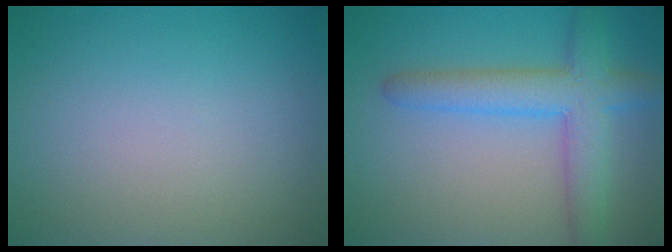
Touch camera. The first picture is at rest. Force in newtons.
{"total": 5.2, "press": 5.2, "slide": 0.3}